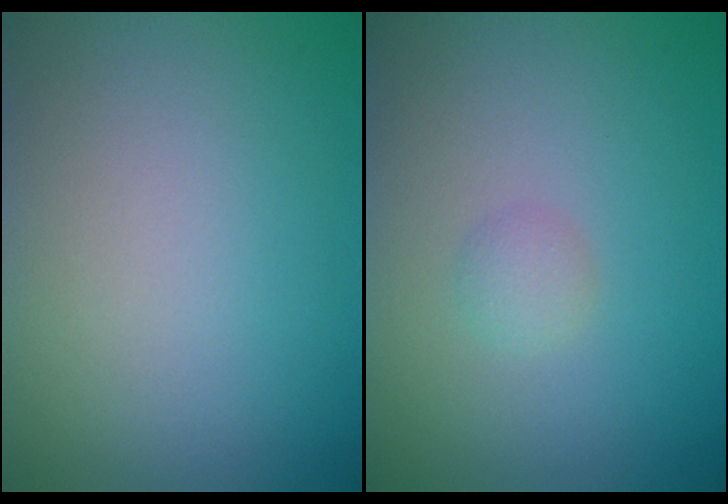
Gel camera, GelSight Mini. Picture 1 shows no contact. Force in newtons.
{"total": 1.1, "press": 1.1, "slide": 0.0}